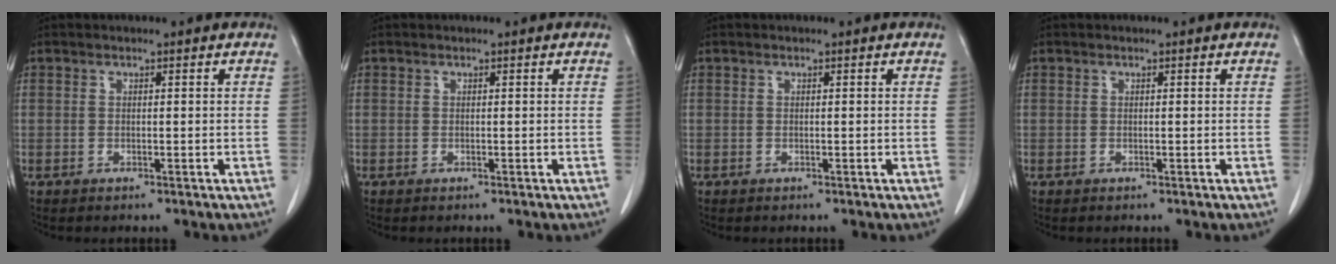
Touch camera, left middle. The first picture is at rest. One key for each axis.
{"total": 0.0}
{"total": 0.0}
{"total": 0.0}